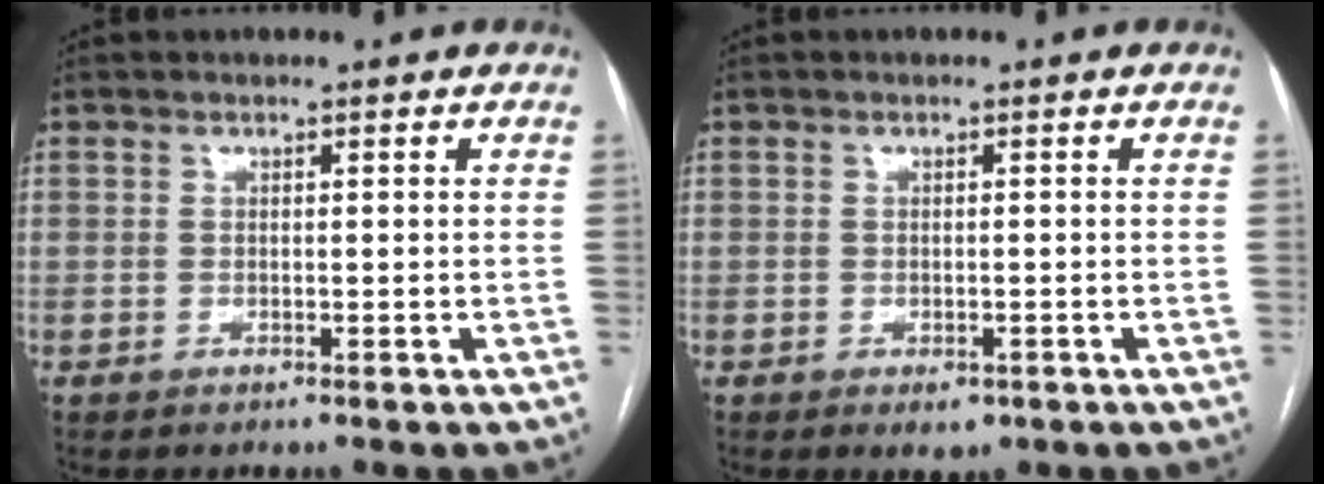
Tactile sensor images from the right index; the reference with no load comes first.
{"total": 2.2, "force": [-1.2, 1.4, 1.3], "torque": [-0.011, 0.000, -0.006]}